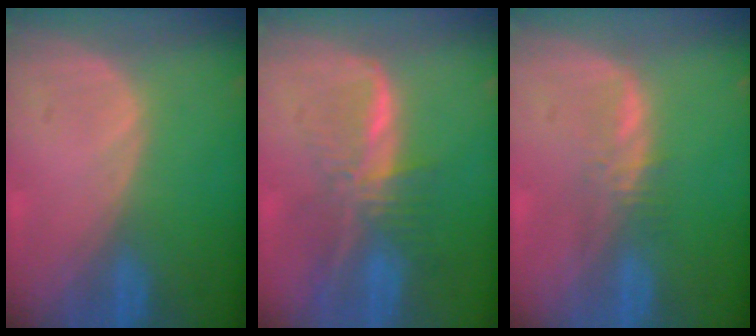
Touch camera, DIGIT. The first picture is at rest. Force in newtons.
{"total": 8.2, "press": 6.8, "slide": 4.5}
{"total": 2.4, "press": 2.4, "slide": 0.2}